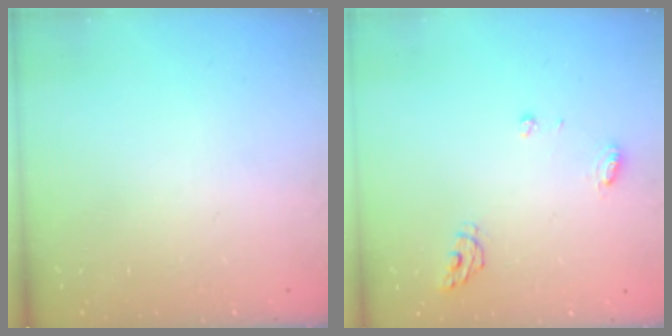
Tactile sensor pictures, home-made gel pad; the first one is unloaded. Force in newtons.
{"total": 6.0, "press": 6.0, "slide": 0.7}